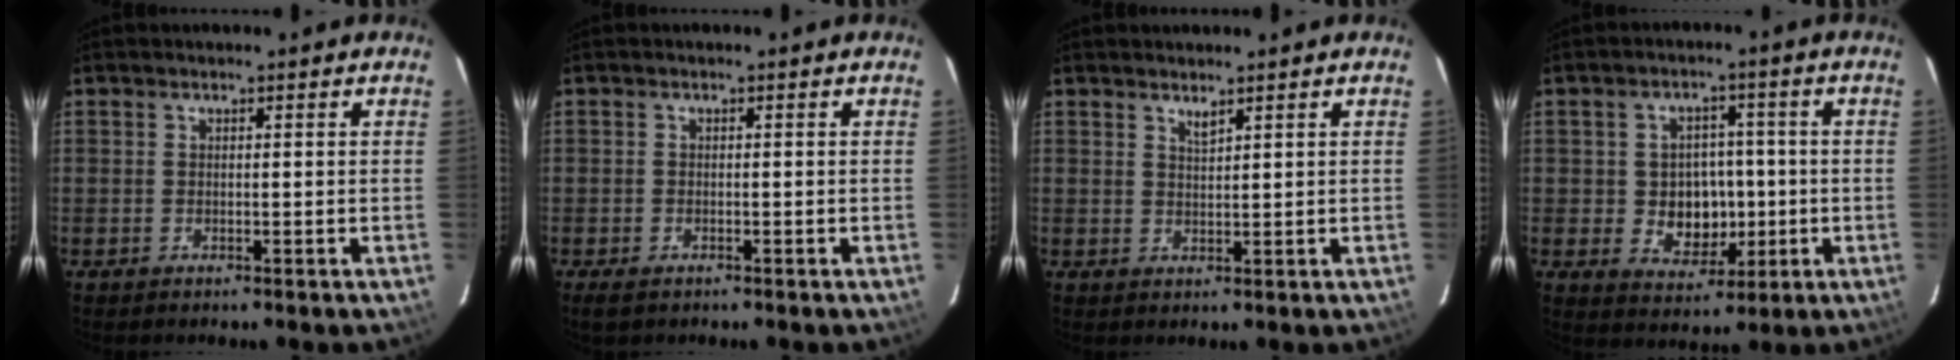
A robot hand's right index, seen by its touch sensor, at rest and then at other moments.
{"total": 2.2, "force": [-1.6, 1.1, 1.1], "torque": [-0.026, -0.006, -0.028]}
{"total": 1.4, "force": [1.3, 0.2, 0.7], "torque": [-0.012, 0.000, 0.023]}
{"total": 8.1, "force": [-1.0, 6.9, 4.0], "torque": [-0.084, 0.007, 0.001]}